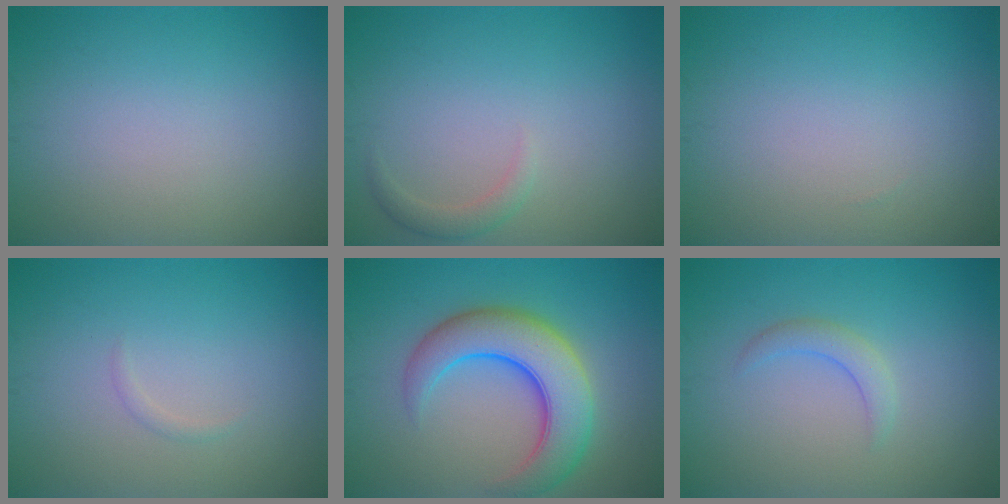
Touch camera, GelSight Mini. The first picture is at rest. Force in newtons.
{"total": 1.3, "press": 1.3, "slide": 0.1}
{"total": 0.0}
{"total": 0.6, "press": 0.6, "slide": 0.0}
{"total": 7.9, "press": 7.8, "slide": 0.3}
{"total": 1.7, "press": 1.7, "slide": 0.2}